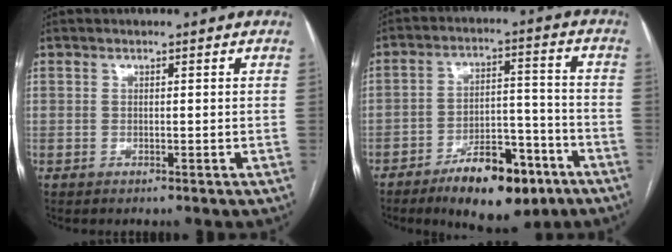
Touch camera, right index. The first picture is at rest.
{"total": 13.1, "force": [-8.2, 5.0, 8.9], "torque": [-0.127, 0.017, -0.123]}